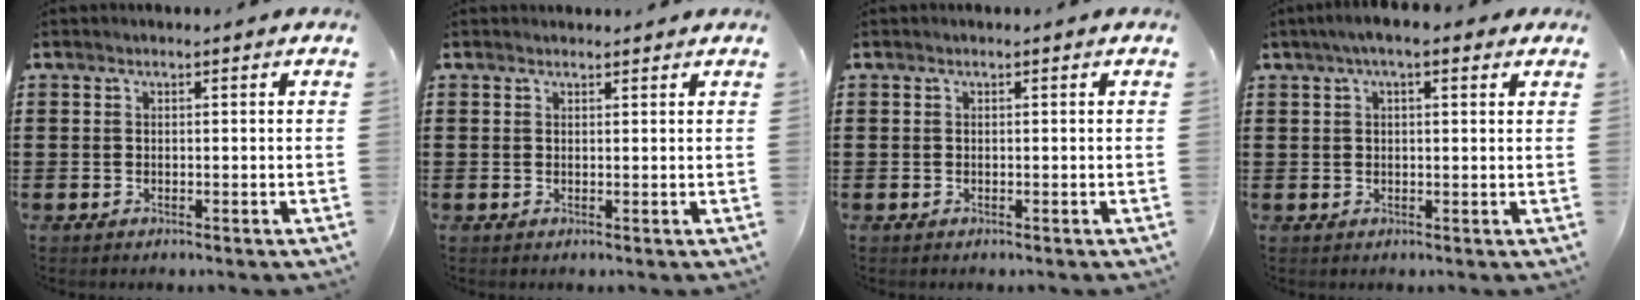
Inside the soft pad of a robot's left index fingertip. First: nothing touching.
{"total": 0.8, "force": [0.8, 0.2, 0.0], "torque": [-0.002, 0.001, 0.015]}
{"total": 0.0}
{"total": 3.9, "force": [2.1, 0.9, 3.1], "torque": [-0.063, 0.009, 0.036]}